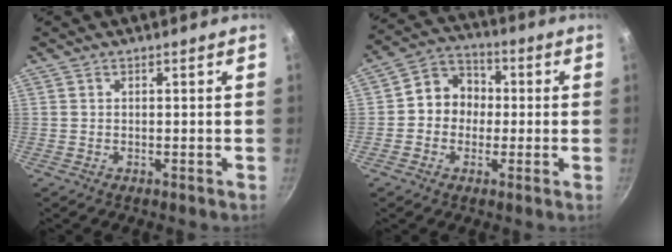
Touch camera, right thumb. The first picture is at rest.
{"total": 8.6, "force": [-0.2, 7.7, 3.9], "torque": [-0.024, 0.023, -0.023]}